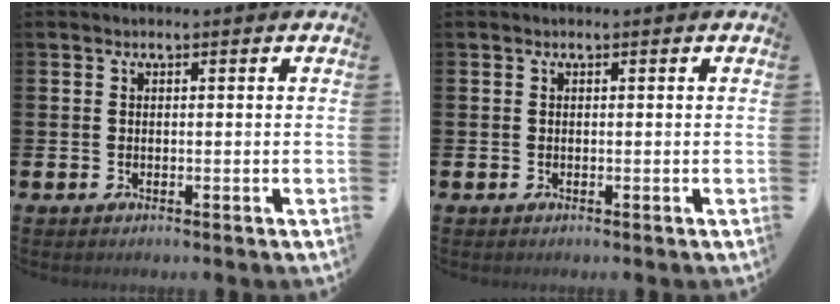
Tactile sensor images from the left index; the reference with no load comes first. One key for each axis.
{"total": 0.0}